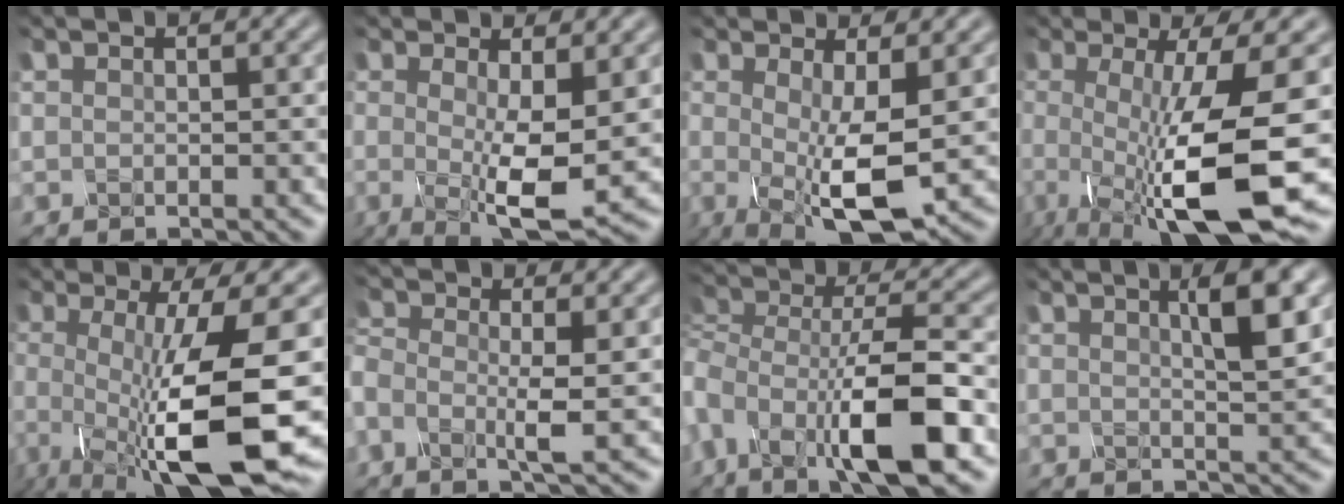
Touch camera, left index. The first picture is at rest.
{"total": 7.0, "force": [-0.3, 1.9, 6.8], "torque": [-0.105, -0.015, -0.007]}
{"total": 7.1, "force": [-0.9, 1.9, 6.8], "torque": [-0.114, -0.011, -0.016]}
{"total": 13.4, "force": [-3.4, 3.4, 12.5], "torque": [-0.193, -0.019, -0.057]}
{"total": 13.9, "force": [-3.3, 3.5, 13.0], "torque": [-0.192, -0.015, -0.056]}
{"total": 3.8, "force": [-1.4, 0.9, 3.4], "torque": [-0.068, -0.006, -0.035]}
{"total": 10.1, "force": [-4.2, 3.6, 8.5], "torque": [-0.152, 0.003, -0.087]}
{"total": 4.7, "force": [1.6, 1.2, 4.3], "torque": [-0.054, 0.002, 0.020]}